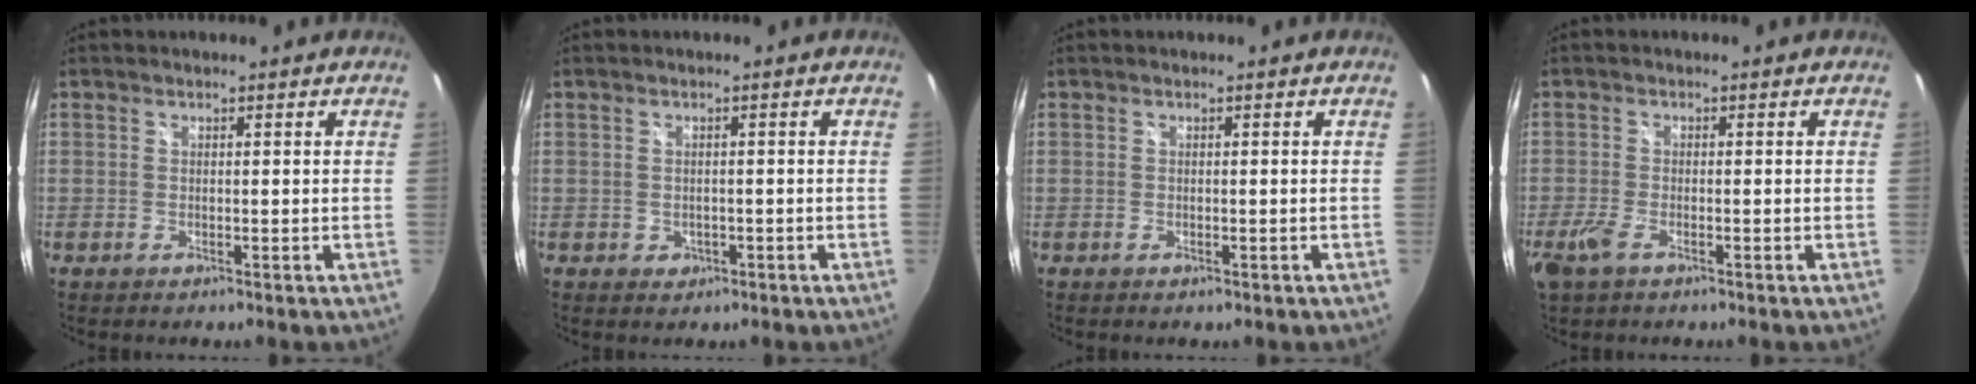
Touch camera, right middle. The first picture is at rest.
{"total": 1.7, "force": [-0.5, 1.5, 0.6], "torque": [-0.010, 0.000, -0.001]}
{"total": 0.0}
{"total": 3.4, "force": [-2.1, 1.3, 2.4], "torque": [-0.060, -0.009, -0.040]}